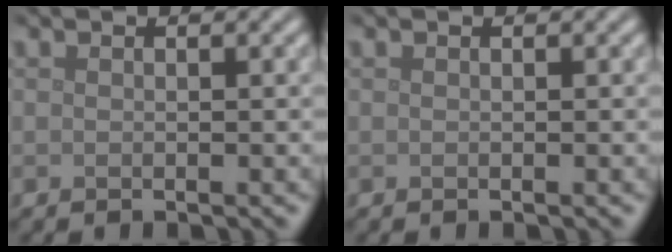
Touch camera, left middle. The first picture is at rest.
{"total": 0.0}